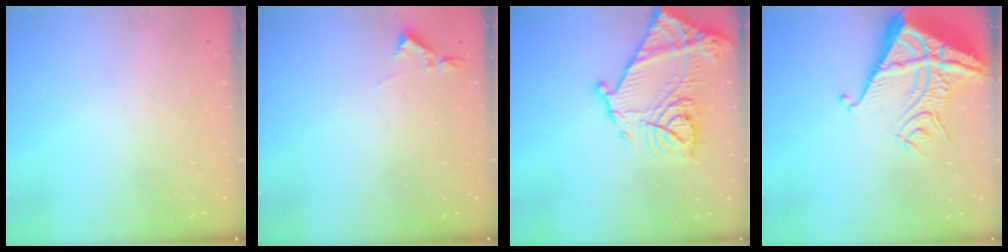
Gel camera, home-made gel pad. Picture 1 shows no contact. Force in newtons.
{"total": 2.9, "press": 2.9, "slide": 0.5}
{"total": 20.6, "press": 20.5, "slide": 1.8}
{"total": 11.5, "press": 11.5, "slide": 1.2}